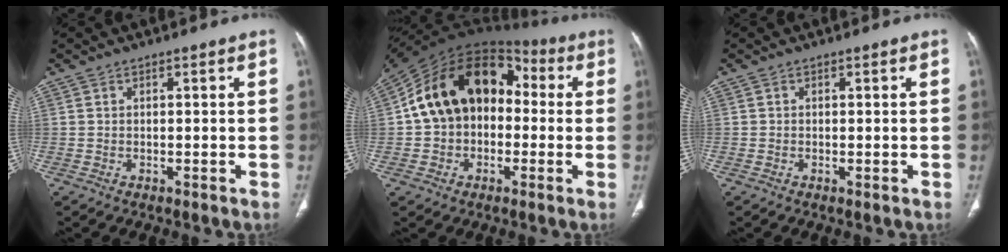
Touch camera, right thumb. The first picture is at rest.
{"total": 18.8, "force": [1.0, 13.8, 12.8], "torque": [-0.187, 0.051, 0.004]}
{"total": 0.0}